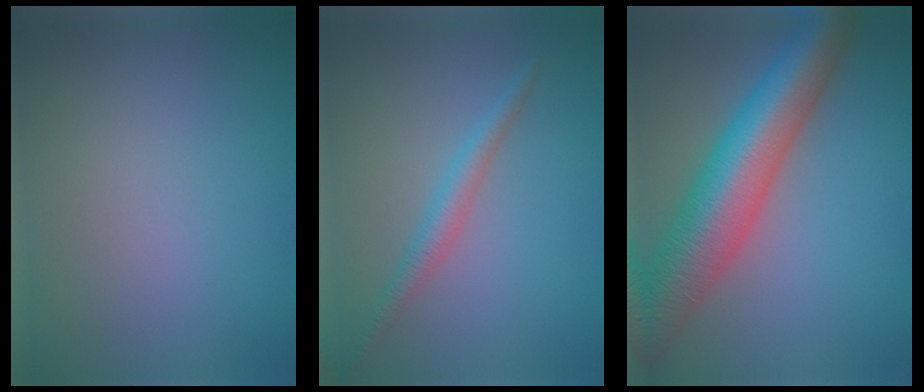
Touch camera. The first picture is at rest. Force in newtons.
{"total": 2.0, "press": 2.0, "slide": 0.1}
{"total": 11.3, "press": 11.2, "slide": 0.5}